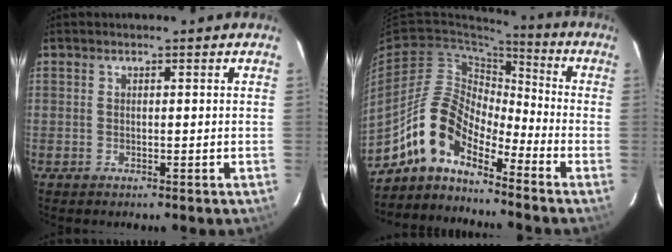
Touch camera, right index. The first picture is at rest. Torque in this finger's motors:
{"motor_torque": [0.90, -0.82, 0.79, 0.19]}